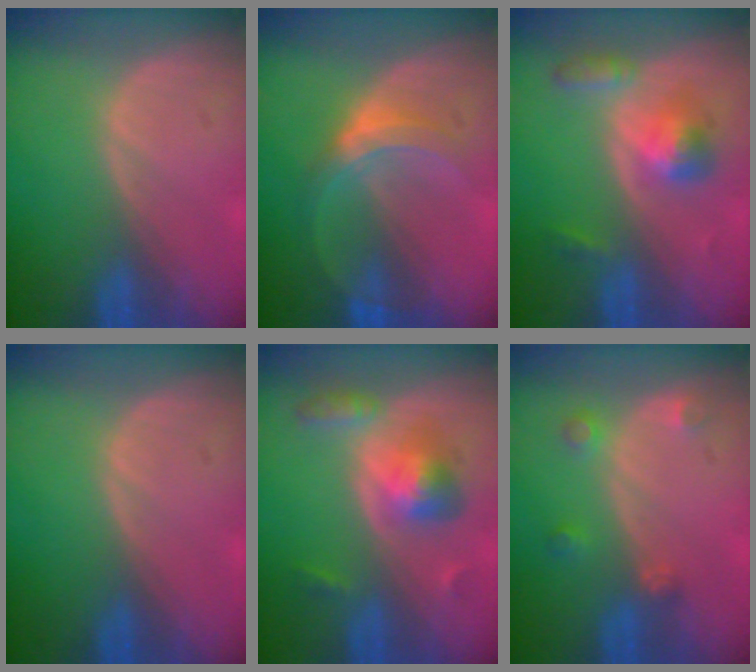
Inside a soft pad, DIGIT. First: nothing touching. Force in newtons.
{"total": 5.3, "press": 5.0, "slide": 1.8}
{"total": 5.2, "press": 4.9, "slide": 1.7}
{"total": 0.0}
{"total": 5.7, "press": 5.7, "slide": 0.4}
{"total": 2.6, "press": 2.5, "slide": 0.5}